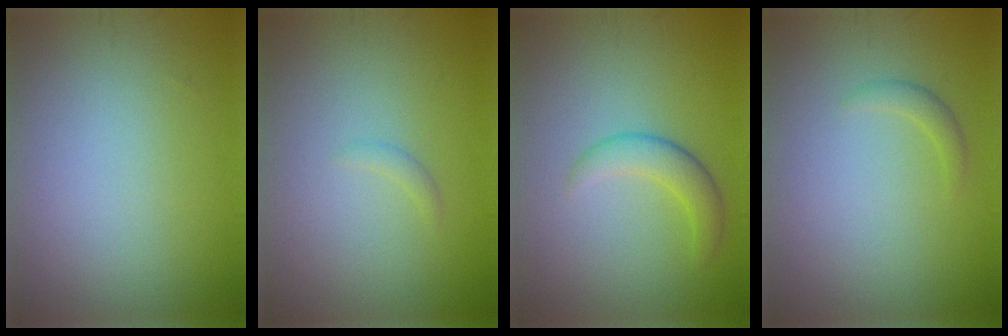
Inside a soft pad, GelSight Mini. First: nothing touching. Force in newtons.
{"total": 0.7, "press": 0.7, "slide": 0.1}
{"total": 2.5, "press": 2.5, "slide": 0.2}
{"total": 1.0, "press": 1.0, "slide": 0.0}